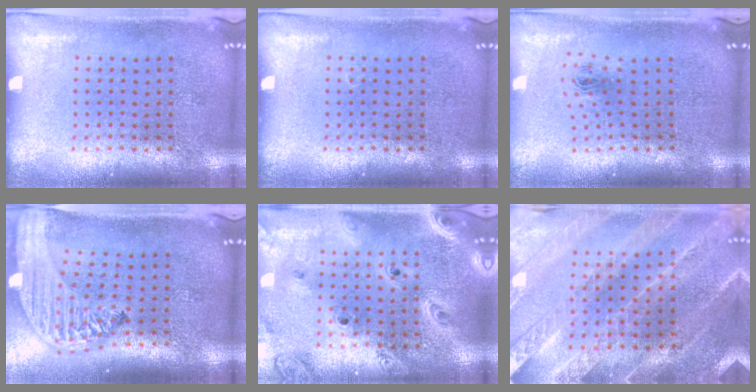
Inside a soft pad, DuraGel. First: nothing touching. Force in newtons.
{"total": 0.0}
{"total": 0.9, "press": 0.4, "slide": 0.8}
{"total": 3.2, "press": 2.5, "slide": 2.0}
{"total": 3.0, "press": 2.5, "slide": 1.6}
{"total": 2.4, "press": 2.4, "slide": 0.4}